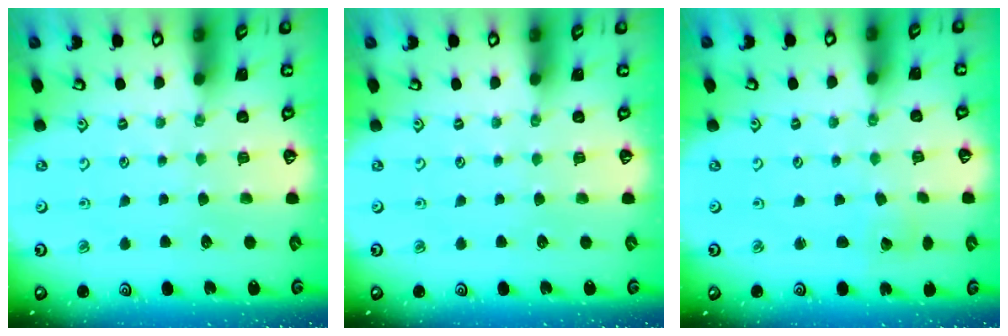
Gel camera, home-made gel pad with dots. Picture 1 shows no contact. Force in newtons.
{"total": 0.0}
{"total": 1.6, "press": 1.6, "slide": 0.2}